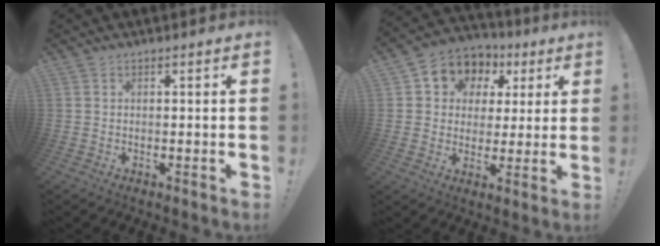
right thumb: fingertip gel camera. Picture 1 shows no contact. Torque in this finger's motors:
{"motor_torque": [0.14, 0.15, 0.85, 0.15, 0.02]}